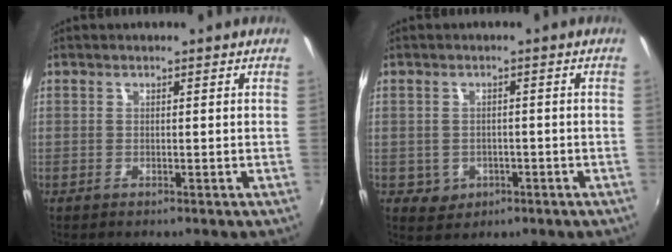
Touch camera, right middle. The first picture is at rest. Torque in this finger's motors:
{"motor_torque": [-0.16, -0.08, -0.03, -0.01]}